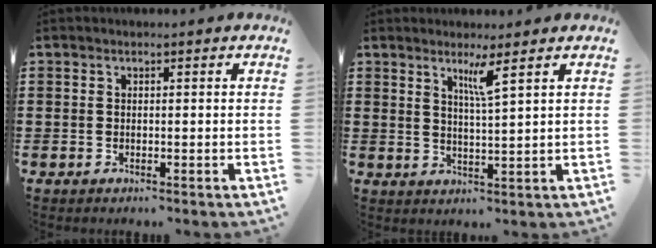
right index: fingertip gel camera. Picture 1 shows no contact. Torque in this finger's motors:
{"motor_torque": [0.30, -0.16, 0.29, 0.05]}